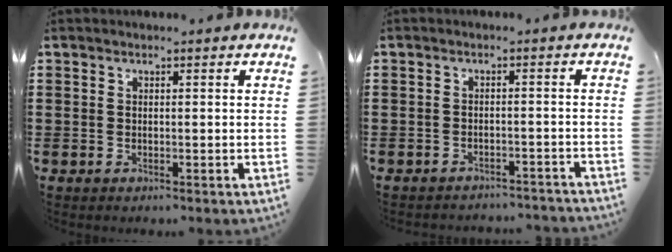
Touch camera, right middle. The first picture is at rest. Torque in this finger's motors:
{"motor_torque": [1.20, -0.94, 0.39, 0.06]}